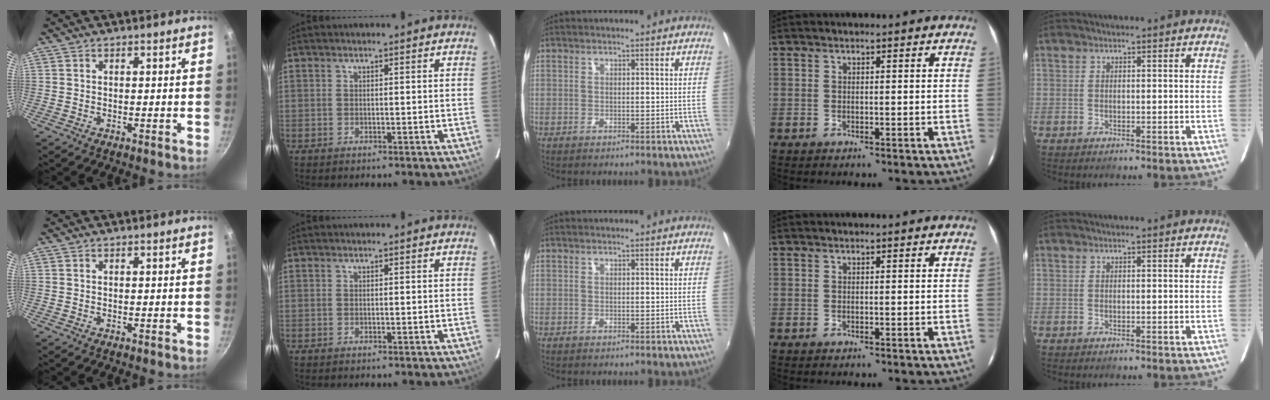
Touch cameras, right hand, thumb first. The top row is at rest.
{}